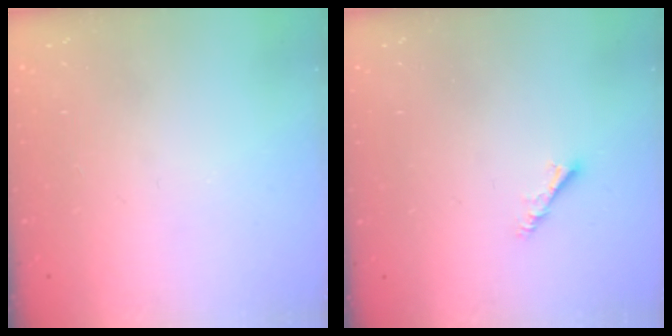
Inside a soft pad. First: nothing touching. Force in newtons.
{"total": 3.0, "press": 2.9, "slide": 0.6}